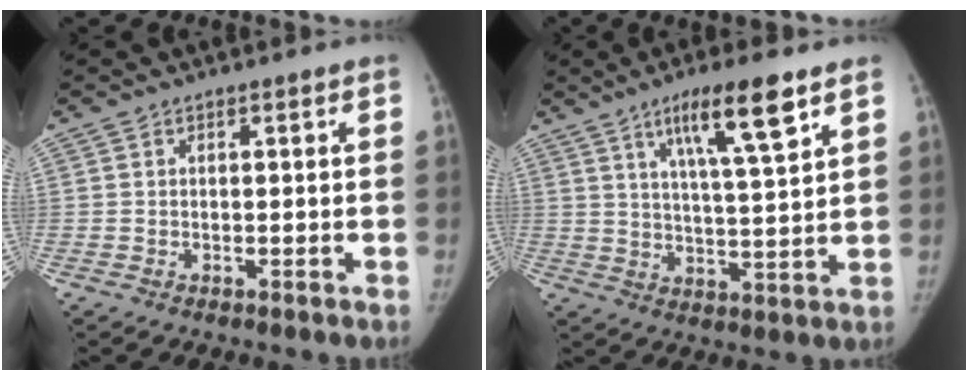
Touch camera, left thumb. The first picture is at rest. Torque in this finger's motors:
{"motor_torque": [0.06, 0.09, 1.30, -0.89, 0.09]}